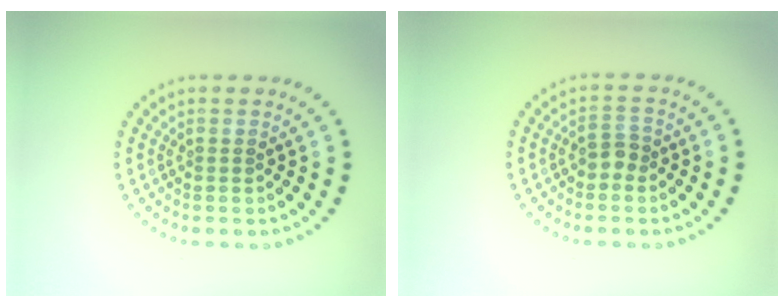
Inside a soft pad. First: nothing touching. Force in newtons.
{"total": 1.5, "press": 1.3, "slide": 0.6}